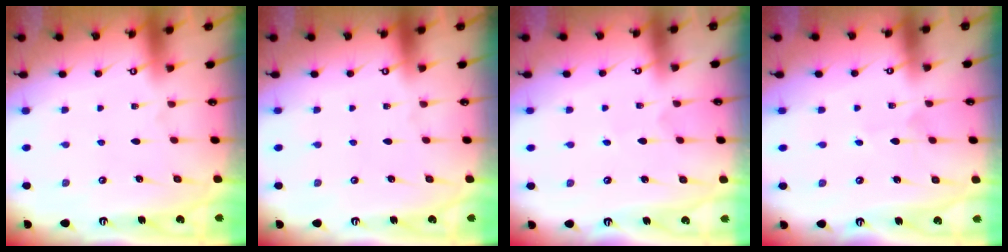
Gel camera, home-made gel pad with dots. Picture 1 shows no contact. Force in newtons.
{"total": 0.0}
{"total": 2.9, "press": 2.9, "slide": 0.3}
{"total": 2.1, "press": 2.1, "slide": 0.1}